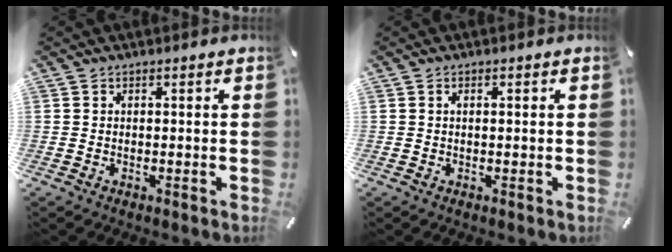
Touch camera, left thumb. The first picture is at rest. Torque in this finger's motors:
{"motor_torque": [-0.19, -0.39, -0.02, 0.06, -0.01]}